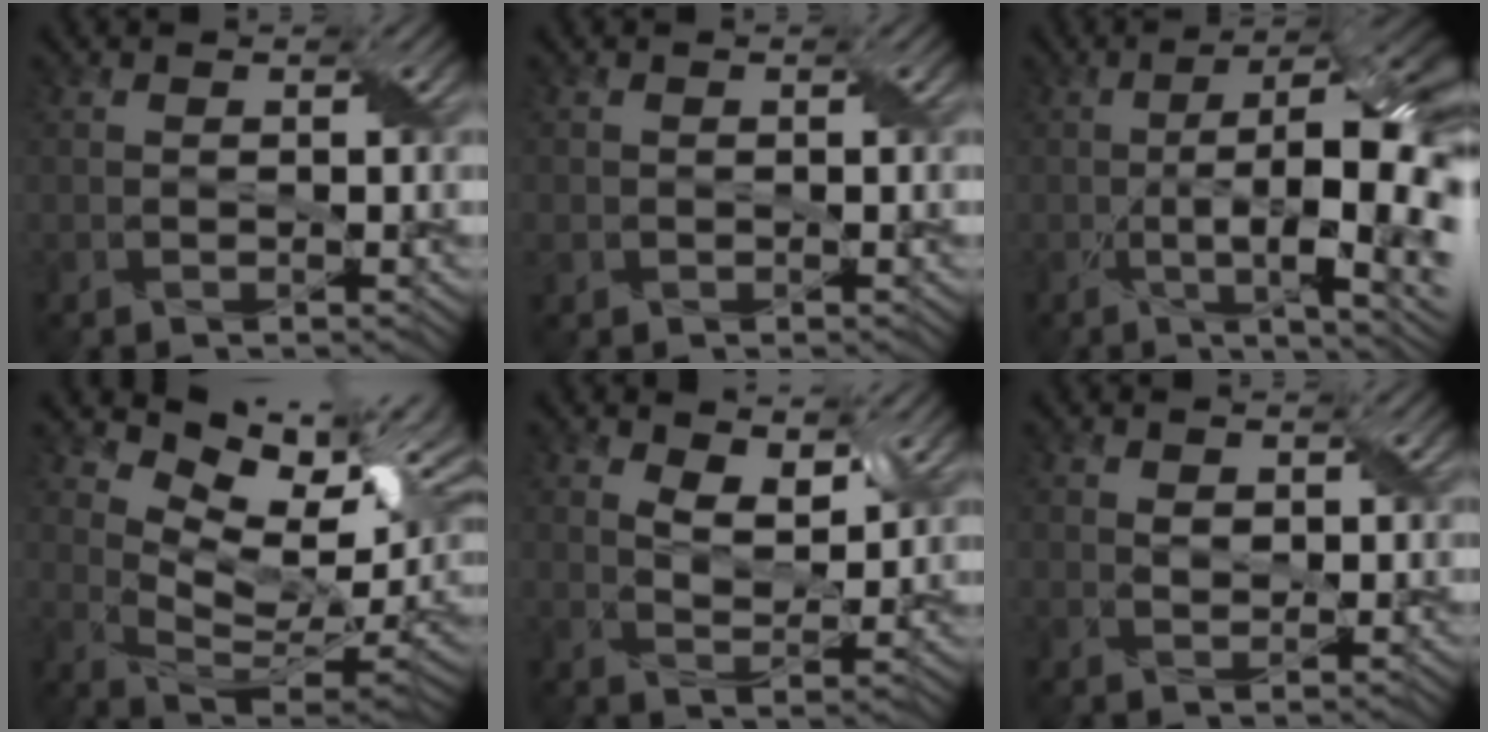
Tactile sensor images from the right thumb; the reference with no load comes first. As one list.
[{"total": 1.3, "force": [-0.4, 1.2, 0.3], "torque": [-0.013, -0.004, -0.009]}, {"total": 16.2, "force": [-2.4, 5.2, 15.1], "torque": [-0.239, -0.006, -0.028]}, {"total": 13.5, "force": [5.9, 6.1, 10.6], "torque": [-0.184, 0.003, 0.109]}, {"total": 6.1, "force": [3.8, 2.9, 3.9], "torque": [-0.075, -0.008, 0.067]}, {"total": 1.7, "force": [1.0, 1.1, 0.9], "torque": [-0.023, -0.001, 0.020]}]